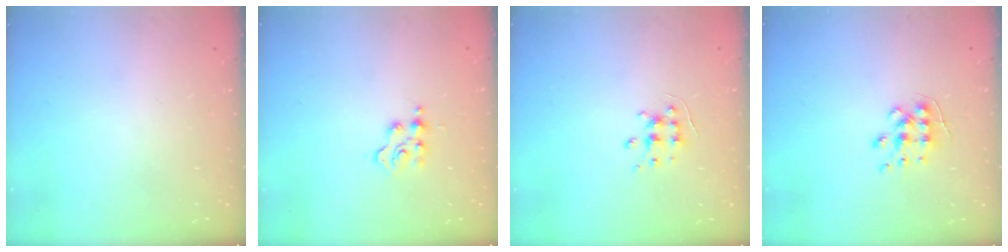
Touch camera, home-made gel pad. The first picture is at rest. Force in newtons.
{"total": 2.7, "press": 2.7, "slide": 0.3}
{"total": 5.7, "press": 5.7, "slide": 0.5}
{"total": 7.4, "press": 7.4, "slide": 0.6}